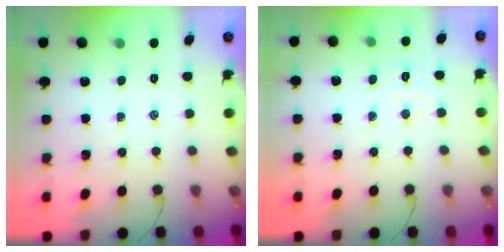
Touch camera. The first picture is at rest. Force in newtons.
{"total": 4.6, "press": 4.4, "slide": 1.1}